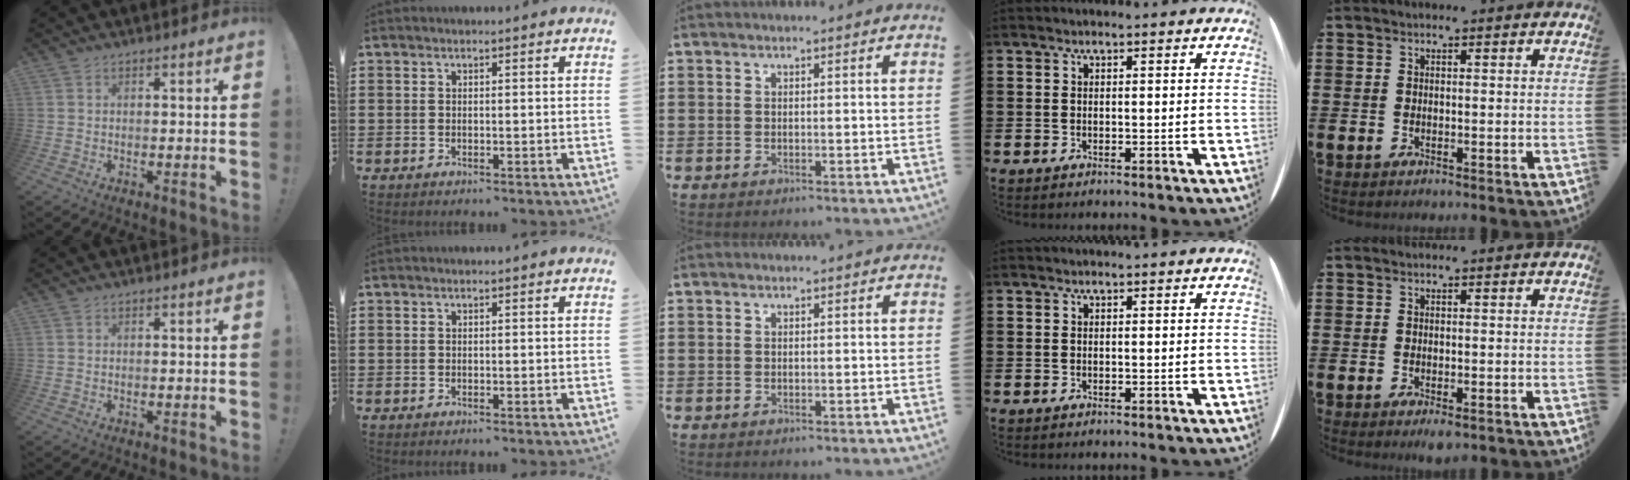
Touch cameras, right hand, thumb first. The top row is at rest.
{"little": {"total": 1.0, "force": [-0.3, 0.3, 0.9], "torque": [-0.017, -0.001, -0.005]}}